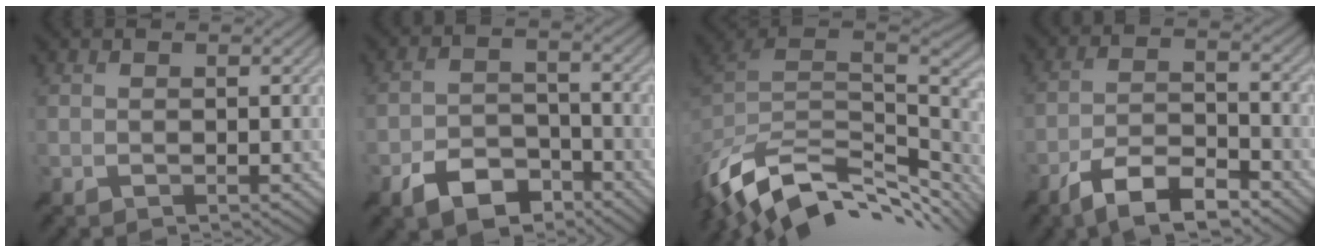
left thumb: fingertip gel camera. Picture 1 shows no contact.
{"total": 6.5, "force": [-4.6, 3.4, 3.1], "torque": [-0.059, -0.005, -0.091]}
{"total": 14.4, "force": [-7.9, 8.2, 8.7], "torque": [-0.223, -0.025, -0.125]}
{"total": 9.1, "force": [-6.4, 2.9, 5.7], "torque": [-0.103, 0.000, -0.123]}